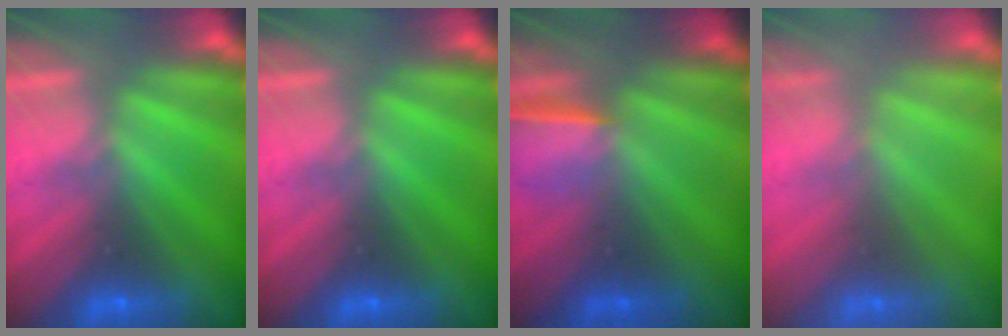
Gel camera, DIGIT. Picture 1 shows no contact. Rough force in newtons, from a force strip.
{"total": 0.0}
{"total": 1.5}
{"total": 2.5}